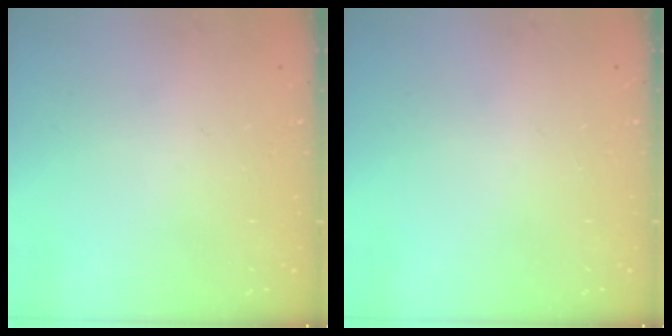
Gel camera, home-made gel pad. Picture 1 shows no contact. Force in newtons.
{"total": 0.0}